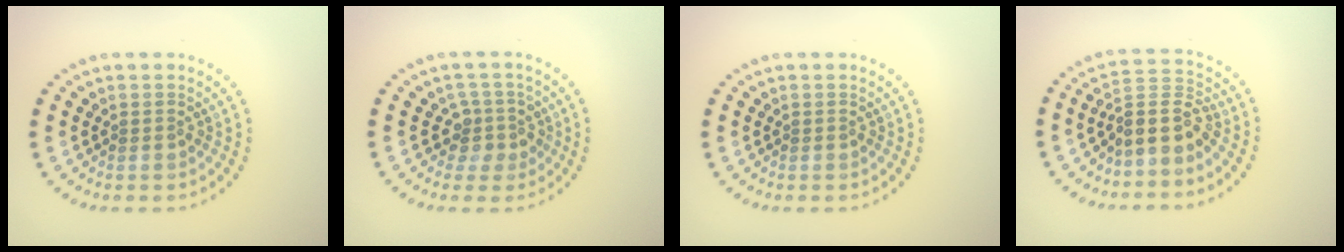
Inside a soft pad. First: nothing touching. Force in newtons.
{"total": 2.5, "press": 1.9, "slide": 1.6}
{"total": 0.0}
{"total": 3.9, "press": 3.0, "slide": 2.5}